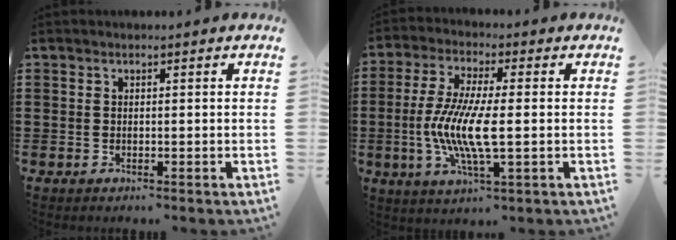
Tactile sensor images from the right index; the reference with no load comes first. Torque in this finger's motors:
{"motor_torque": [1.55, -0.59, 1.05, 0.21]}